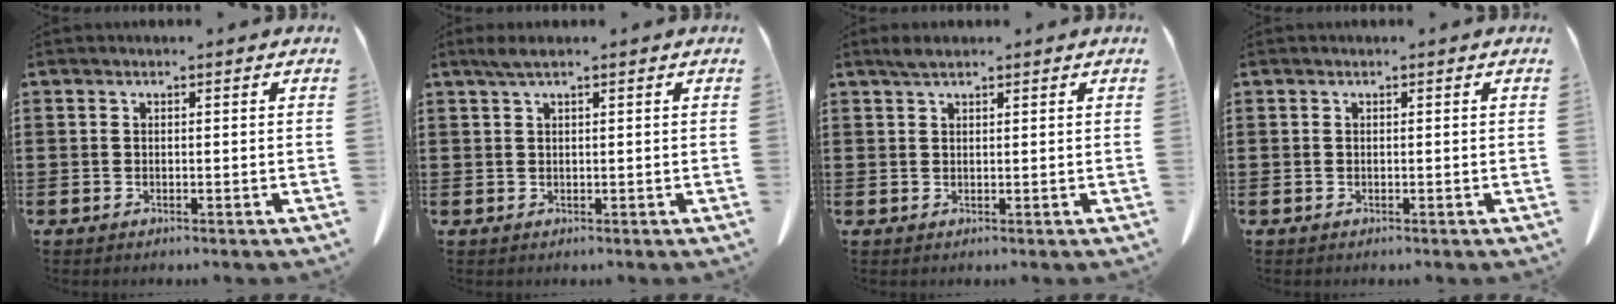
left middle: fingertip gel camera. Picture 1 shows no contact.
{"total": 1.5, "force": [0.9, 0.1, 1.2], "torque": [-0.026, 0.000, 0.017]}
{"total": 1.7, "force": [1.3, 0.4, 1.0], "torque": [-0.021, 0.002, 0.024]}
{"total": 0.0}